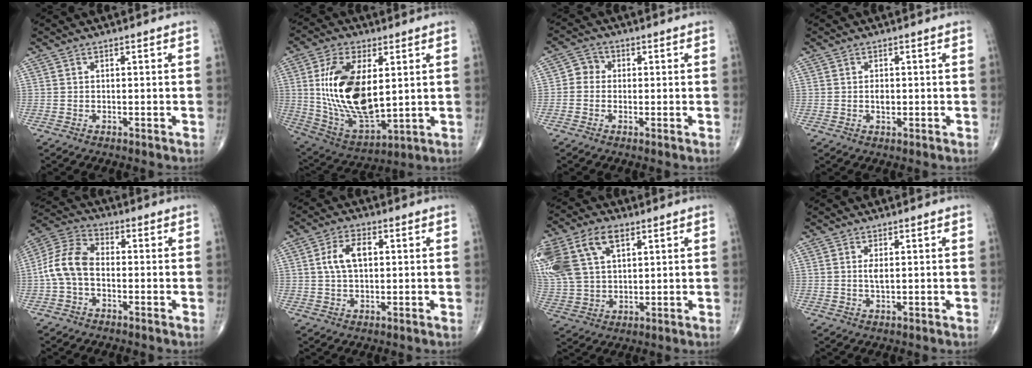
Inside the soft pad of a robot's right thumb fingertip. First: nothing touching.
{"total": 19.7, "force": [3.1, 9.9, 16.8], "torque": [-0.314, -0.022, 0.071]}
{"total": 3.3, "force": [-0.2, 3.0, 1.3], "torque": [-0.006, 0.009, -0.015]}
{"total": 1.7, "force": [0.0, 1.1, 1.3], "torque": [-0.019, 0.000, 0.001]}
{"total": 9.0, "force": [-1.3, 5.8, 6.8], "torque": [-0.136, 0.028, -0.038]}
{"total": 6.4, "force": [1.2, 3.6, 5.1], "torque": [-0.099, 0.009, 0.021]}
{"total": 19.8, "force": [8.2, 12.3, 13.2], "torque": [-0.315, 0.020, 0.160]}
{"total": 1.9, "force": [0.4, 0.6, 1.7], "torque": [-0.033, -0.004, 0.011]}